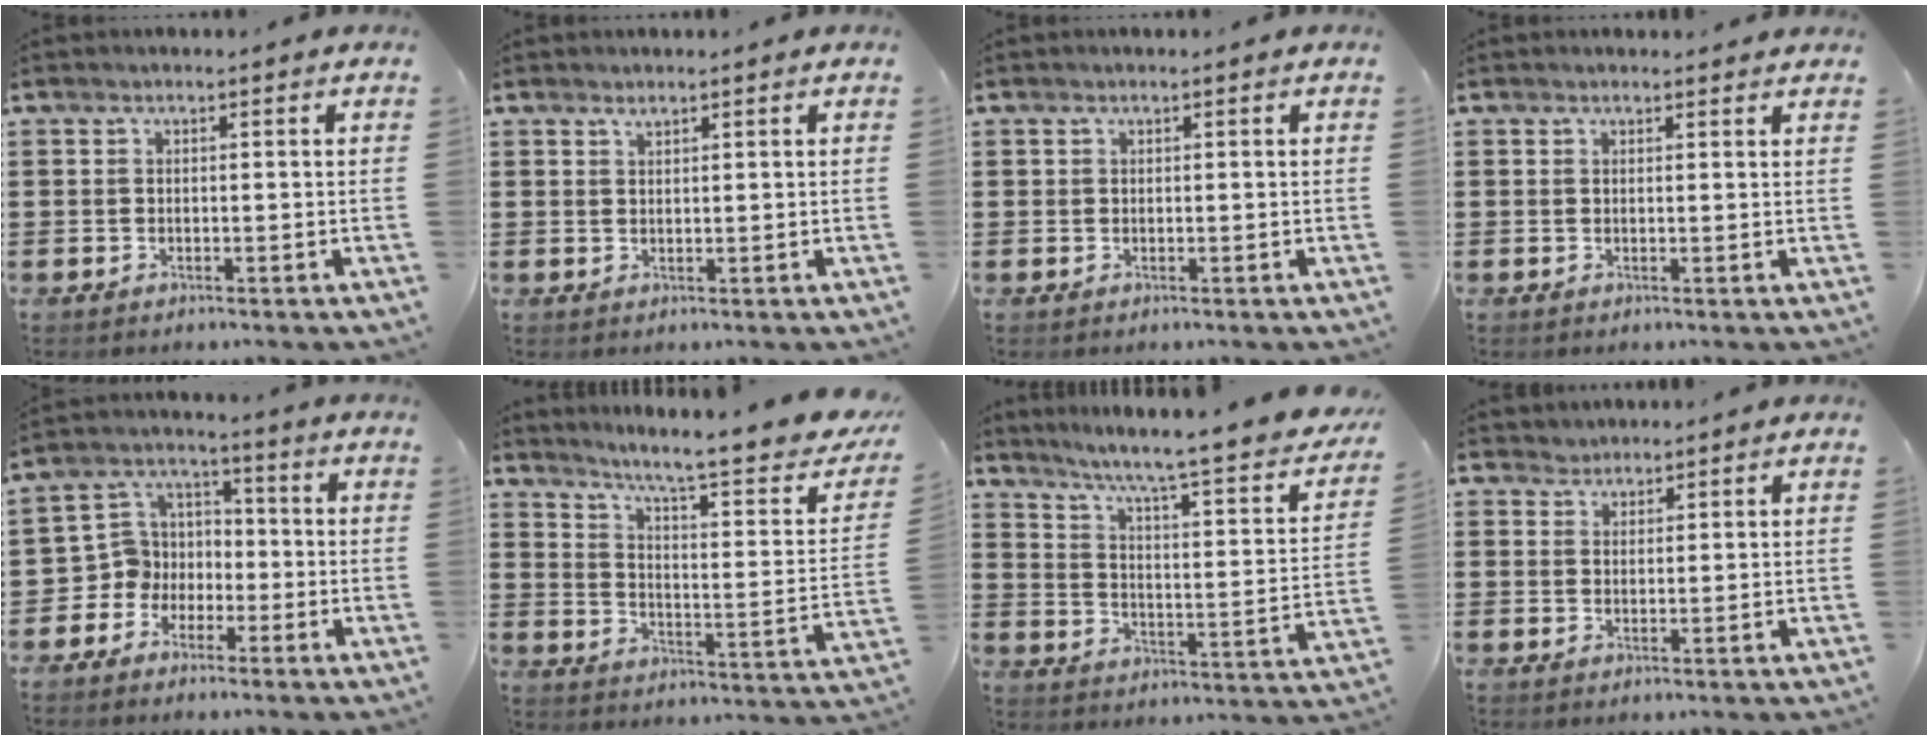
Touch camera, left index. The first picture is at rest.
{"total": 0.8, "force": [0.7, 0.1, 0.4], "torque": [-0.009, 0.000, 0.013]}
{"total": 0.0}
{"total": 0.7, "force": [0.7, 0.1, 0.1], "torque": [-0.003, 0.000, 0.014]}
{"total": 6.1, "force": [-2.5, 5.5, 0.5], "torque": [-0.044, 0.006, -0.053]}
{"total": 8.2, "force": [6.4, 0.1, 5.1], "torque": [-0.108, -0.050, 0.096]}
{"total": 6.0, "force": [4.6, -0.3, 3.8], "torque": [-0.088, -0.049, 0.062]}
{"total": 2.0, "force": [1.8, 0.9, -0.2], "torque": [-0.004, 0.007, 0.036]}